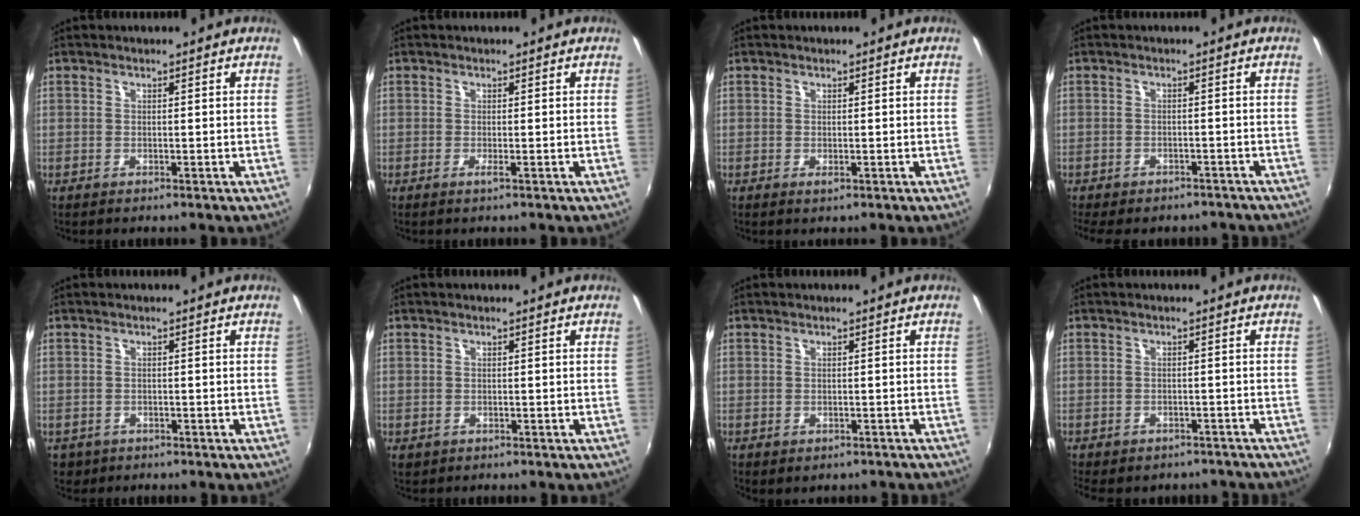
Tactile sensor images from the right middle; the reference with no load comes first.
{"total": 0.8, "force": [-0.3, -0.3, 0.7], "torque": [-0.011, -0.001, -0.007]}
{"total": 0.6, "force": [-0.1, 0.2, 0.6], "torque": [-0.010, -0.001, -0.001]}
{"total": 9.5, "force": [-7.7, 3.8, 3.9], "torque": [-0.090, -0.021, -0.102]}
{"total": 3.0, "force": [-1.2, 2.5, 1.2], "torque": [-0.031, -0.004, -0.011]}
{"total": 1.0, "force": [-0.3, 0.9, 0.4], "torque": [-0.007, -0.001, -0.003]}
{"total": 2.1, "force": [-1.4, 1.2, 1.0], "torque": [-0.019, -0.009, -0.014]}
{"total": 8.0, "force": [-6.6, 3.5, 2.9], "torque": [-0.067, -0.015, -0.078]}